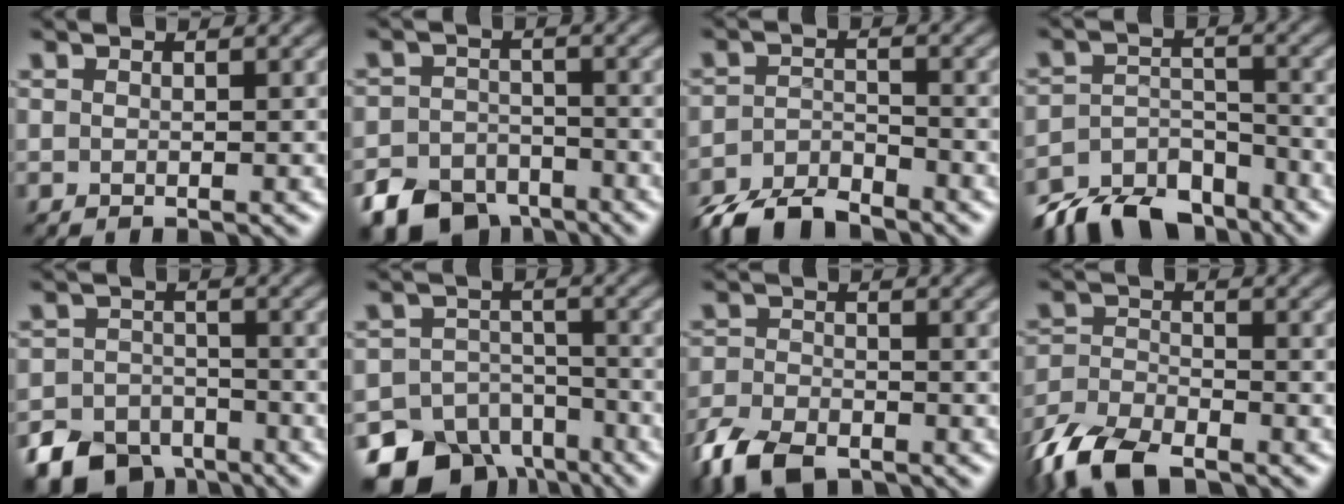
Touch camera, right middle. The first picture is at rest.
{"total": 7.6, "force": [-5.9, 4.4, 1.9], "torque": [-0.038, -0.015, -0.106]}
{"total": 5.7, "force": [-5.0, 1.6, 2.0], "torque": [-0.034, -0.003, -0.102]}
{"total": 8.0, "force": [-7.2, 3.0, 1.8], "torque": [-0.027, -0.007, -0.123]}
{"total": 8.5, "force": [-6.5, 5.0, 1.9], "torque": [-0.035, -0.019, -0.113]}
{"total": 11.0, "force": [-8.4, 6.5, 2.8], "torque": [-0.046, -0.013, -0.136]}
{"total": 5.3, "force": [-3.9, 2.5, 2.6], "torque": [-0.062, -0.003, -0.087]}
{"total": 7.3, "force": [-5.6, 2.7, 3.8], "torque": [-0.082, -0.006, -0.121]}